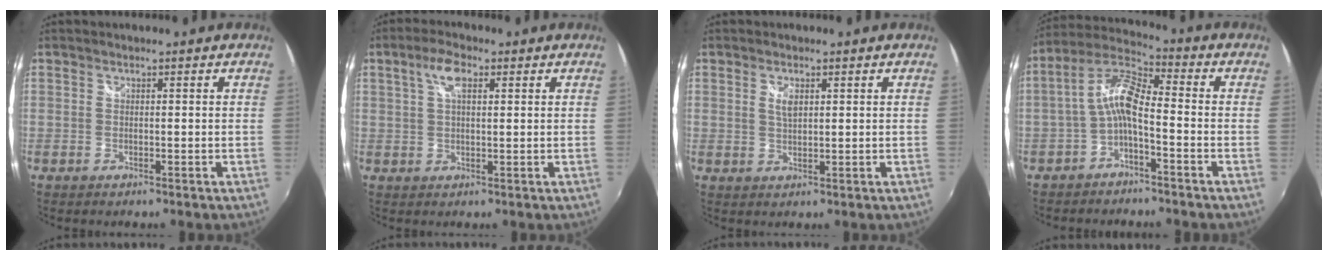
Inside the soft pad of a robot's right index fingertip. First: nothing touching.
{"total": 4.9, "force": [2.0, 1.9, 4.0], "torque": [-0.074, 0.010, 0.034]}
{"total": 2.5, "force": [1.0, 1.1, 2.0], "torque": [-0.036, 0.004, 0.020]}
{"total": 8.0, "force": [-2.6, 2.4, 7.2], "torque": [-0.167, 0.019, -0.051]}